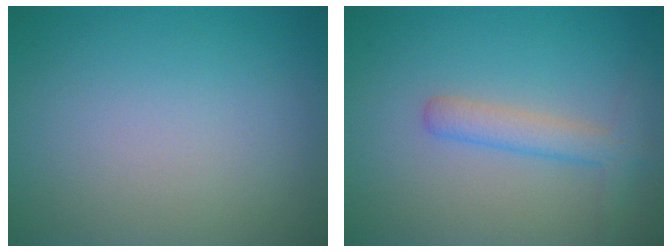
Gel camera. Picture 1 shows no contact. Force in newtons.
{"total": 2.7, "press": 2.7, "slide": 0.1}